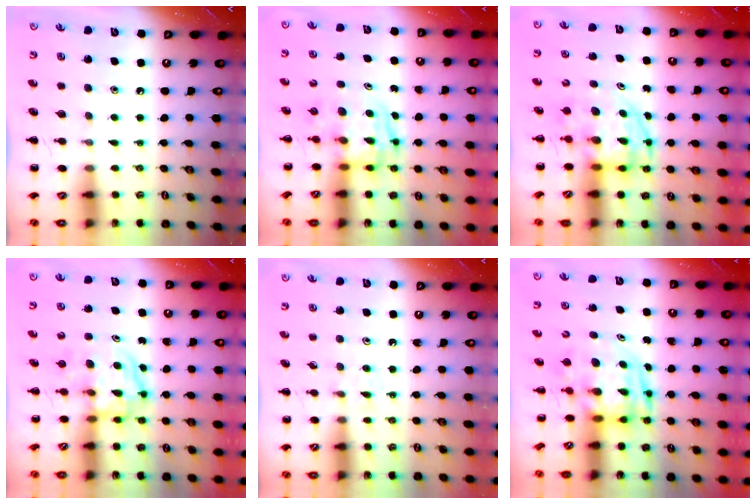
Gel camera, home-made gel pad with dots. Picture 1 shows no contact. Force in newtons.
{"total": 3.4, "press": 3.3, "slide": 0.6}
{"total": 3.8, "press": 3.7, "slide": 0.8}
{"total": 3.8, "press": 3.8, "slide": 0.4}
{"total": 3.1, "press": 2.8, "slide": 1.3}
{"total": 3.3, "press": 3.2, "slide": 0.7}